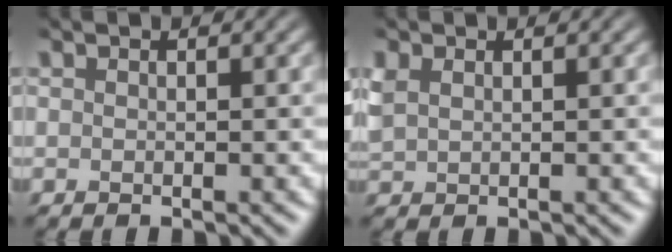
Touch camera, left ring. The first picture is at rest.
{"total": 1.6, "force": [0.8, 1.0, 0.9], "torque": [-0.025, 0.001, 0.021]}